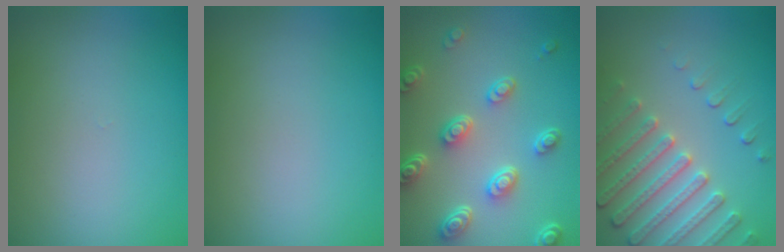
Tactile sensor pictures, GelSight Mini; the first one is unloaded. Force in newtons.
{"total": 0.0}
{"total": 5.3, "press": 4.0, "slide": 3.5}
{"total": 4.7, "press": 4.0, "slide": 2.4}